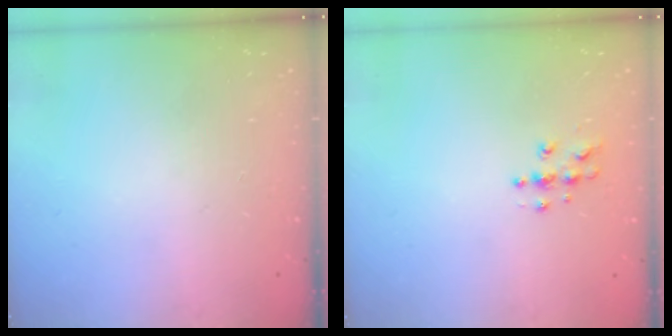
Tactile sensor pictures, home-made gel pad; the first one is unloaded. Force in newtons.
{"total": 4.3, "press": 4.3, "slide": 0.4}